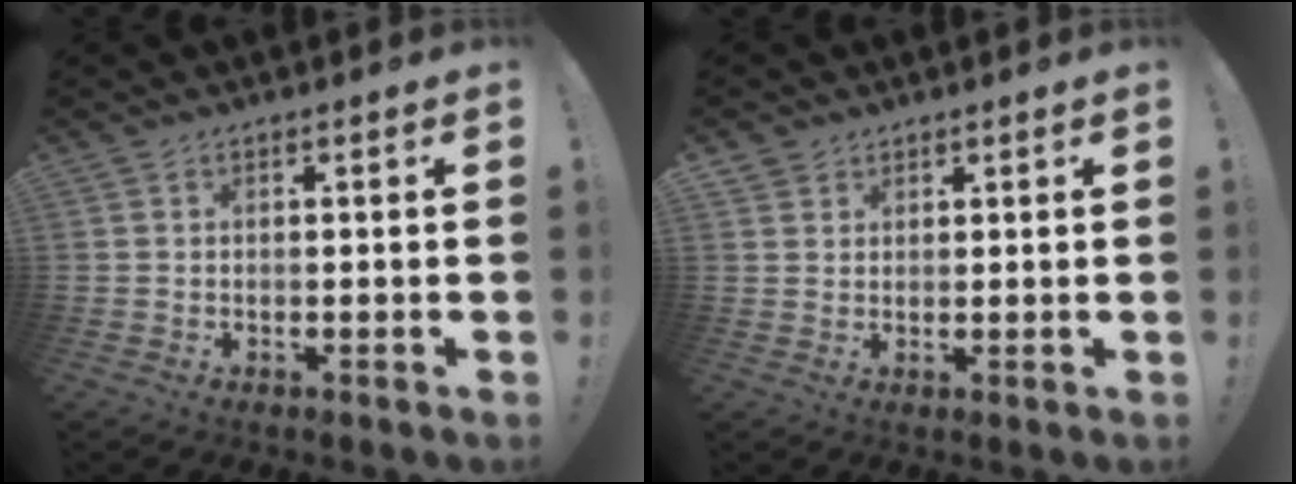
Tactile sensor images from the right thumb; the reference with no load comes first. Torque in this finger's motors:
{"motor_torque": [-0.01, 0.03, 0.25, 0.19, 0.10]}